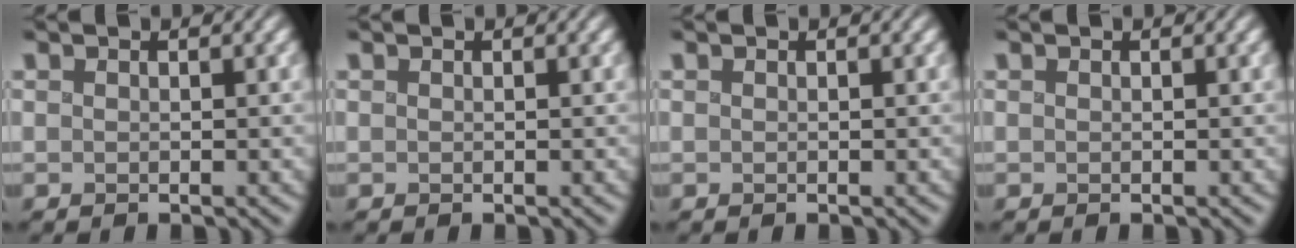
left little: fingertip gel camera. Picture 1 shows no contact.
{"total": 0.0}
{"total": 0.0}
{"total": 0.0}